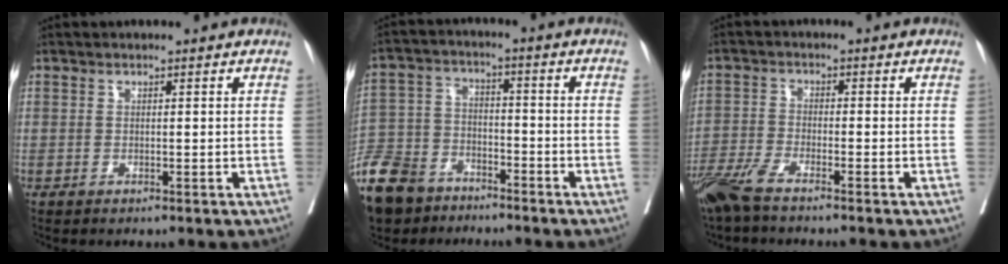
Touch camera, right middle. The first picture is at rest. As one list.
[{"total": 16.0, "force": [-12.0, 8.3, 6.4], "torque": [-0.167, -0.008, -0.218]}, {"total": 6.9, "force": [-5.6, 0.5, 4.0], "torque": [-0.079, -0.019, -0.108]}]